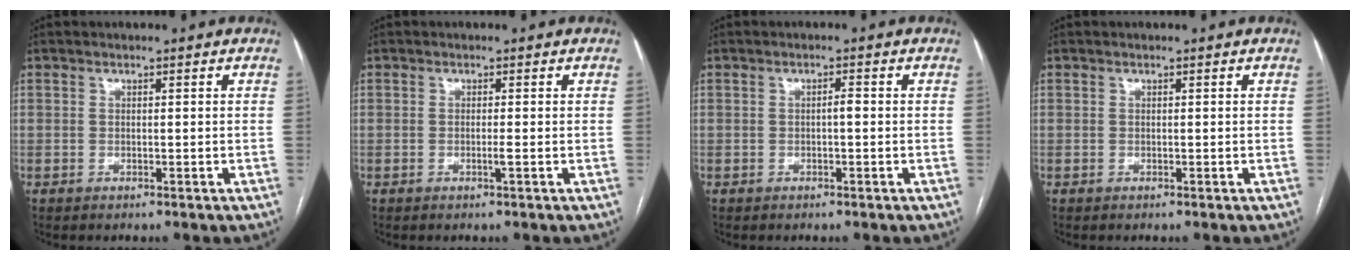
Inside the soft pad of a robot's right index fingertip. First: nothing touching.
{"total": 1.0, "force": [-0.3, -0.3, 0.9], "torque": [-0.014, -0.001, -0.007]}
{"total": 1.1, "force": [-0.2, 0.2, 1.1], "torque": [-0.016, 0.002, -0.003]}
{"total": 0.0}